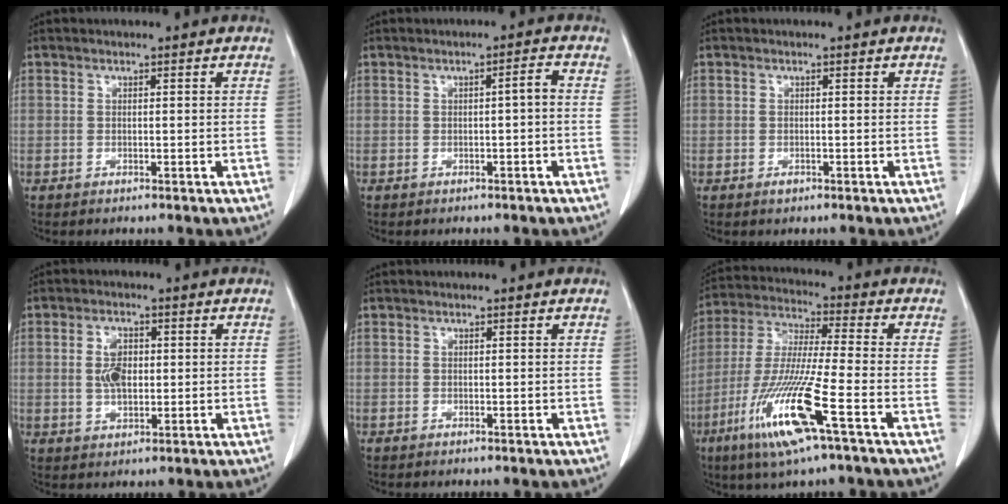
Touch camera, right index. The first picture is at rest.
{"total": 1.7, "force": [-0.3, 0.1, 1.6], "torque": [-0.023, 0.004, -0.005]}
{"total": 0.9, "force": [-0.6, 0.6, 0.3], "torque": [-0.002, 0.001, -0.006]}
{"total": 4.8, "force": [0.4, 2.6, 3.9], "torque": [-0.080, 0.006, 0.012]}
{"total": 0.0}
{"total": 15.9, "force": [-7.1, 0.0, 14.2], "torque": [-0.302, -0.030, -0.138]}